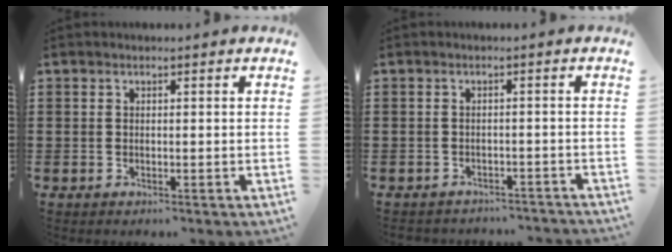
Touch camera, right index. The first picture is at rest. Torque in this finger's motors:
{"motor_torque": [-1.93, 0.21, -1.05, -0.21]}